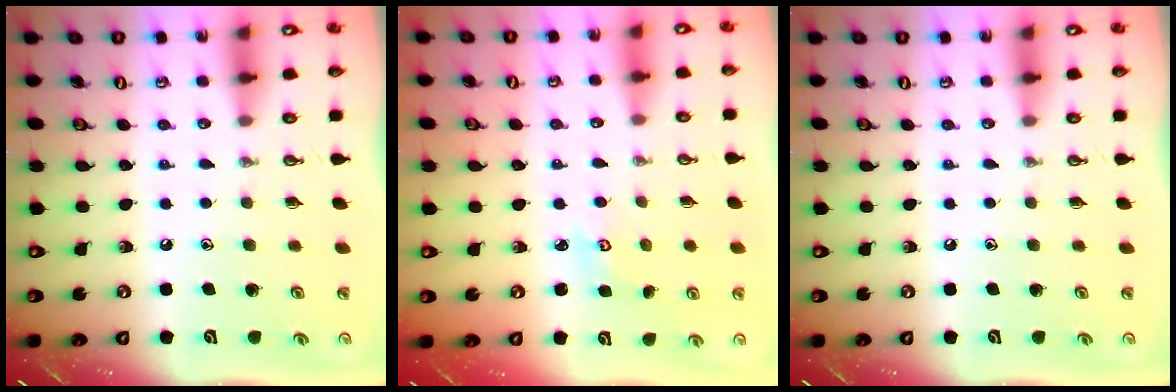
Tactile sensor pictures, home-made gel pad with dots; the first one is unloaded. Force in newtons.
{"total": 2.5, "press": 2.4, "slide": 0.3}
{"total": 0.0}